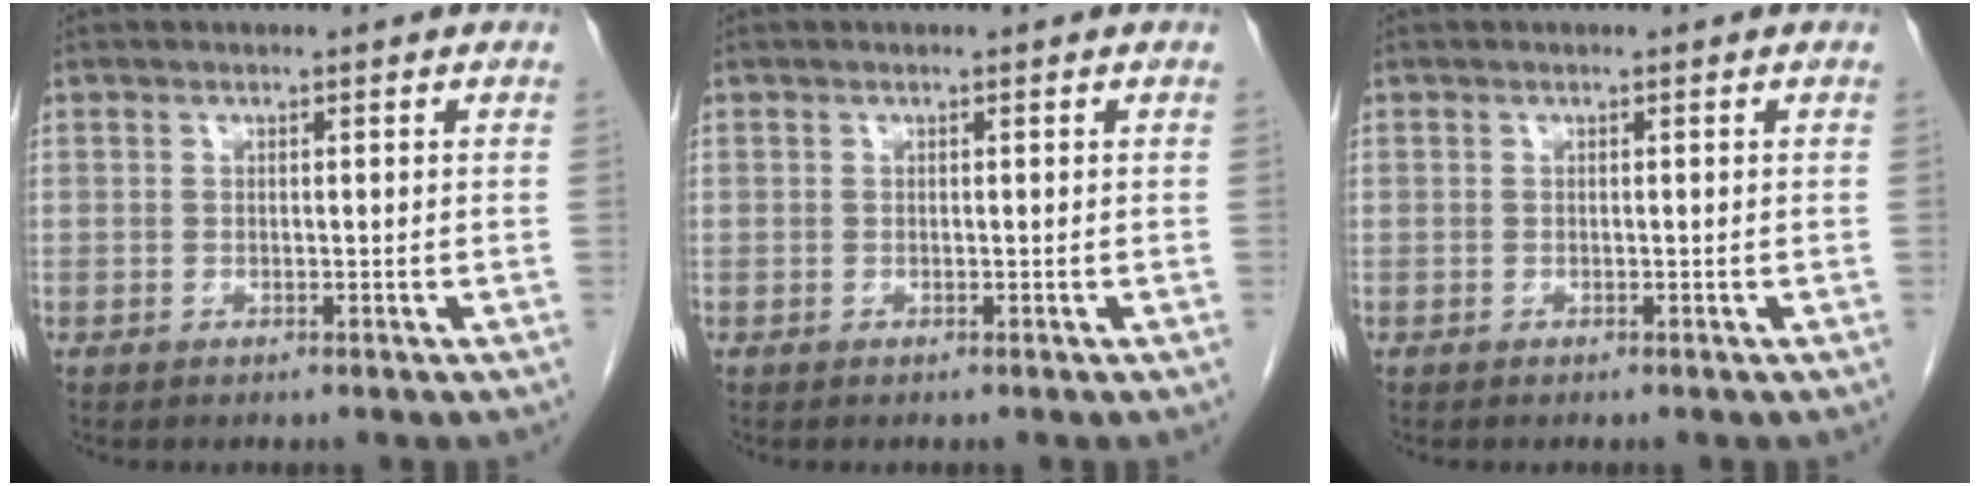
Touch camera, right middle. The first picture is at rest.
{"total": 0.0}
{"total": 0.0}